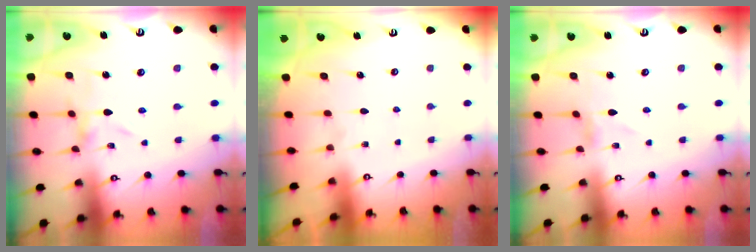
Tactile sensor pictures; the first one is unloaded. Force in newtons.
{"total": 1.8, "press": 1.7, "slide": 0.1}
{"total": 1.2, "press": 1.2, "slide": 0.1}